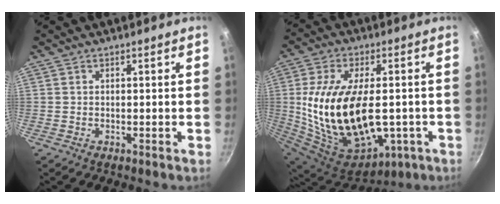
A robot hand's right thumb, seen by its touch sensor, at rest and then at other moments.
{"total": 26.5, "force": [-2.5, 14.8, 21.8], "torque": [-0.406, -0.002, -0.017]}